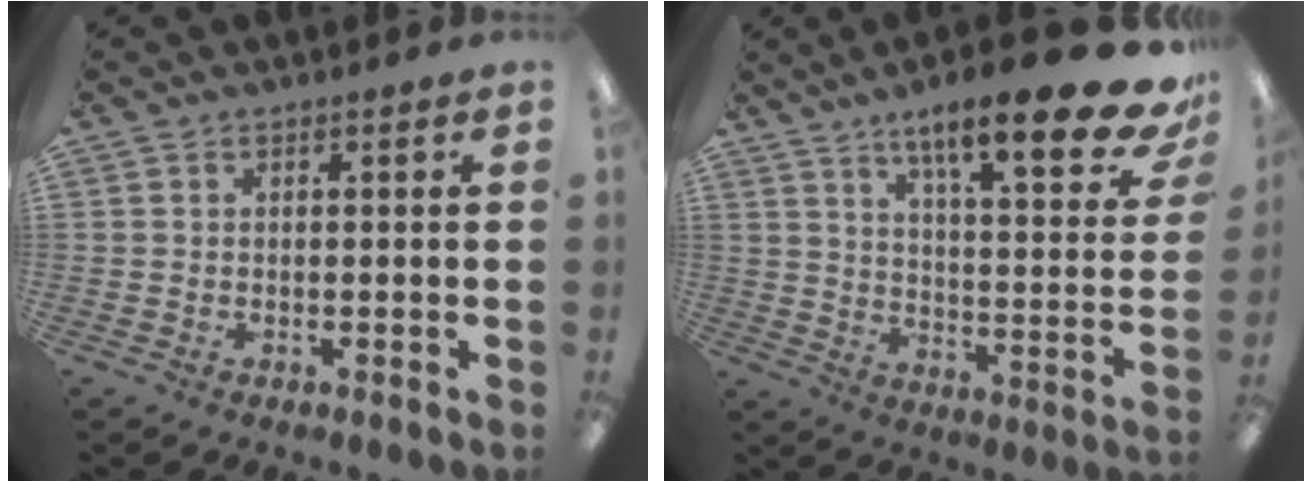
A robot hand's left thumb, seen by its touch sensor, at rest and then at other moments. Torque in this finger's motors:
{"motor_torque": [0.39, 0.44, 1.57, -1.21, 0.33]}